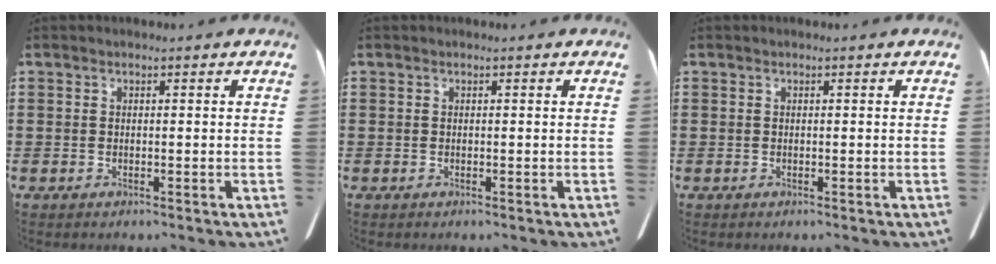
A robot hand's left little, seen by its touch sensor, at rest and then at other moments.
{"total": 0.0}
{"total": 0.0}